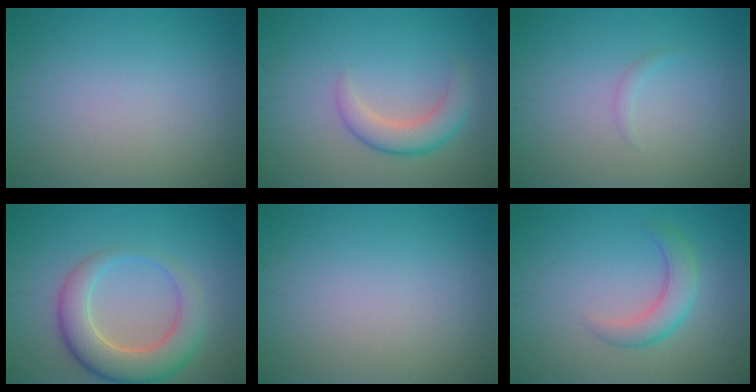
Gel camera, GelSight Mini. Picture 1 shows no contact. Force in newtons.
{"total": 3.3, "press": 3.3, "slide": 0.2}
{"total": 0.6, "press": 0.6, "slide": 0.0}
{"total": 6.1, "press": 6.1, "slide": 0.7}
{"total": 0.0}
{"total": 3.0, "press": 3.0, "slide": 0.2}